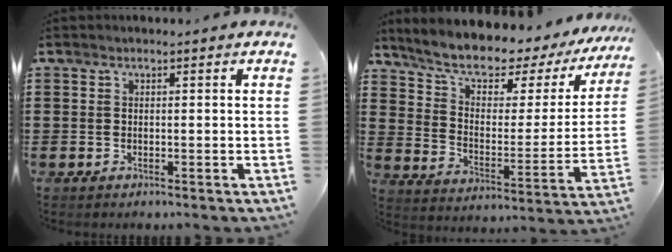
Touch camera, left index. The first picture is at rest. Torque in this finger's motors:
{"motor_torque": [2.14, 0.00, 1.05, 0.21]}